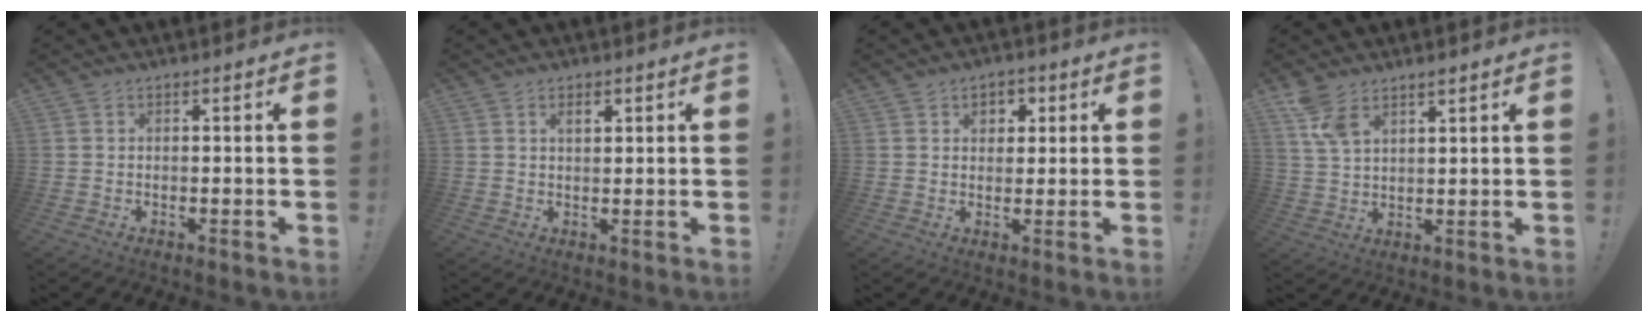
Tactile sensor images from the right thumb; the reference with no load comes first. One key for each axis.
{"total": 2.7, "fx": 1.6, "fy": 0.9, "fz": 2.0, "tx": -0.018, "ty": -0.007, "tz": 0.023}
{"total": 4.4, "fx": 1.9, "fy": 3.3, "fz": 2.2, "tx": -0.014, "ty": -0.006, "tz": 0.027}
{"total": 7.1, "fx": 4.9, "fy": 2.9, "fz": 4.2, "tx": -0.073, "ty": -0.022, "tz": 0.094}